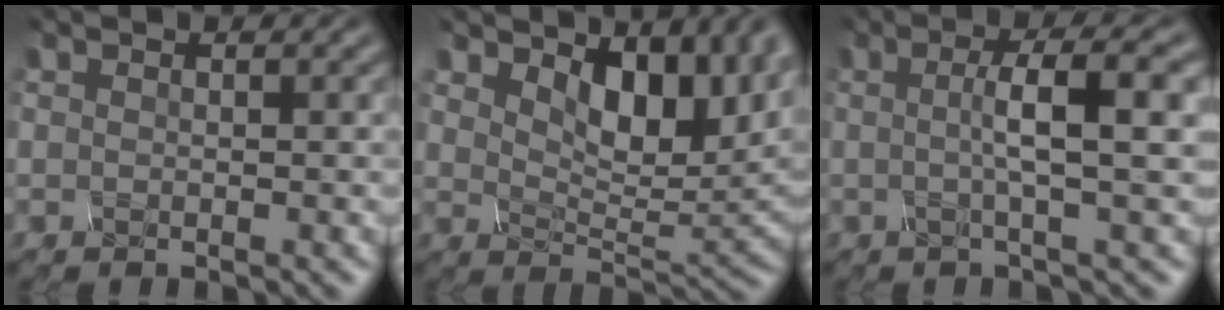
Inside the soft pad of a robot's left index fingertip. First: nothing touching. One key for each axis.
{"total": 6.3, "fx": 2.5, "fy": 3.6, "fz": 4.5, "tx": -0.082, "ty": -0.016, "tz": 0.051}
{"total": 4.9, "fx": -0.3, "fy": 0.8, "fz": 4.8, "tx": -0.080, "ty": 0.010, "tz": 0.001}